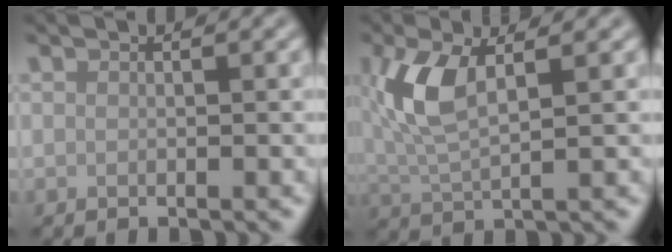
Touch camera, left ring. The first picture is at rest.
{"total": 5.1, "force": [1.4, 2.0, 4.5], "torque": [-0.107, 0.007, 0.027]}